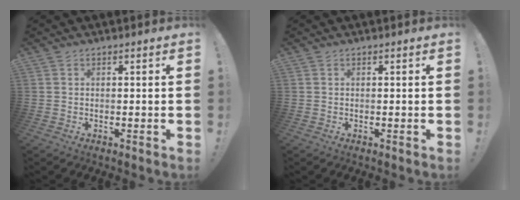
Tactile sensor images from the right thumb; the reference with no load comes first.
{"total": 0.0}